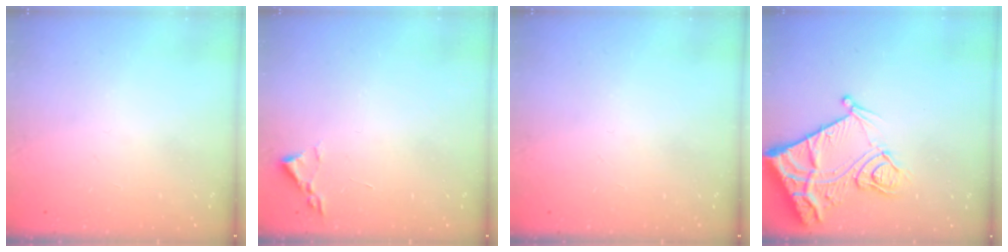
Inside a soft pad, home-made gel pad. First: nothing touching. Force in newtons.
{"total": 1.8, "press": 1.8, "slide": 0.3}
{"total": 0.0}
{"total": 13.7, "press": 13.7, "slide": 1.4}